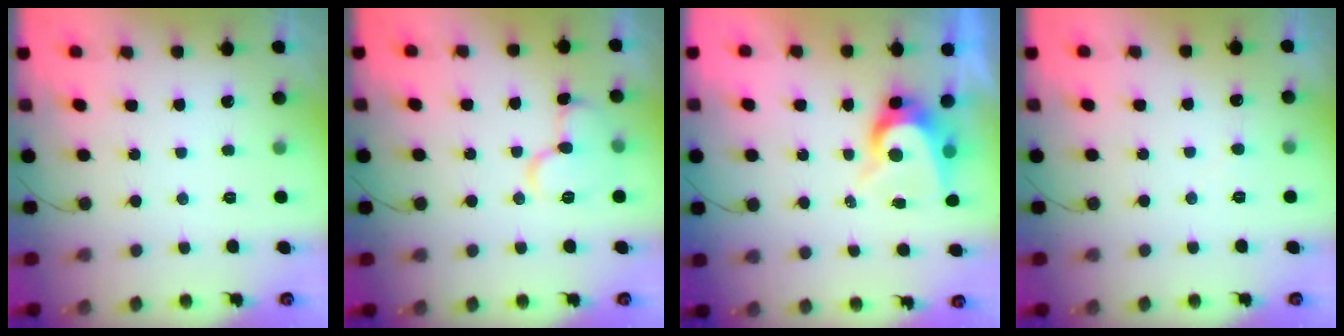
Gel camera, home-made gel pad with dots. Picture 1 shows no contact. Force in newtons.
{"total": 10.7, "press": 10.7, "slide": 0.8}
{"total": 7.6, "press": 7.6, "slide": 0.5}
{"total": 3.7, "press": 3.7, "slide": 0.3}